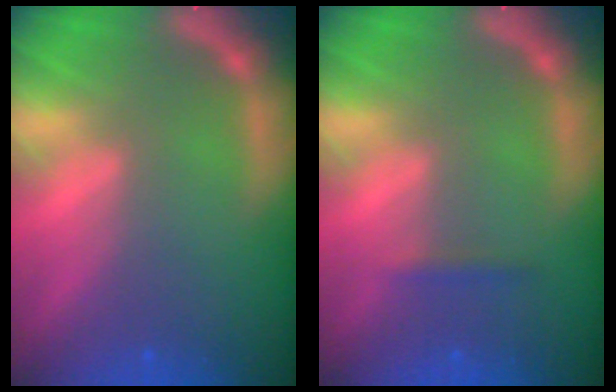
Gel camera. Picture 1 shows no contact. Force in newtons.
{"total": 0.9}